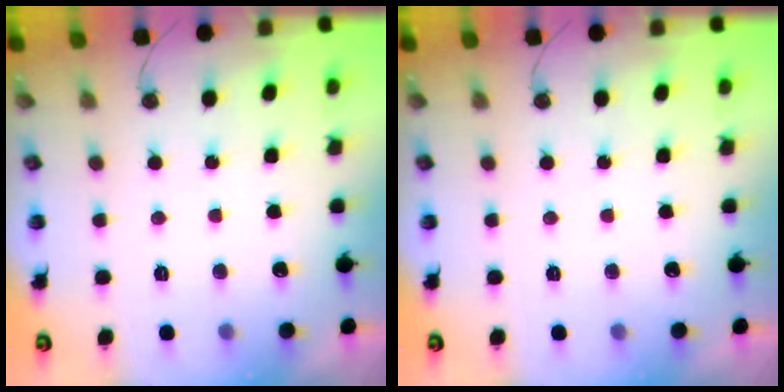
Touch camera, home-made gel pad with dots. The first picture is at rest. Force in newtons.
{"total": 0.0}